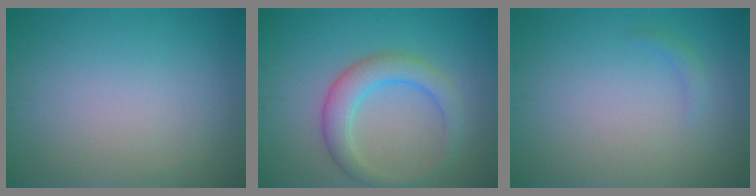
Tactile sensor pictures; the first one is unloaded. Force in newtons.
{"total": 4.0, "press": 4.0, "slide": 0.3}
{"total": 0.7, "press": 0.7, "slide": 0.1}